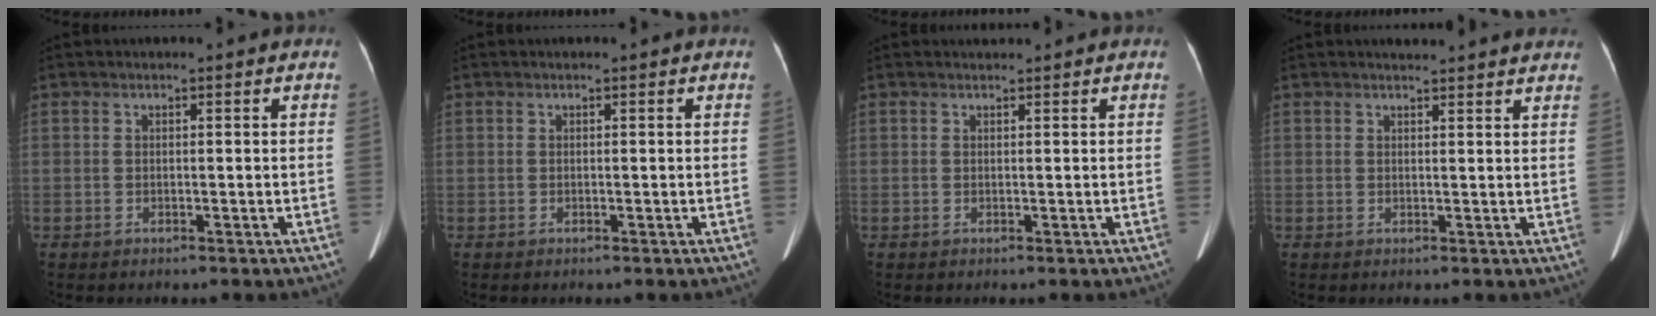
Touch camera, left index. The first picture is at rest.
{"total": 0.0}
{"total": 0.6, "force": [0.5, 0.0, -0.1], "torque": [-0.006, 0.003, 0.009]}
{"total": 8.8, "force": [8.4, 1.1, 2.5], "torque": [-0.021, 0.013, 0.081]}